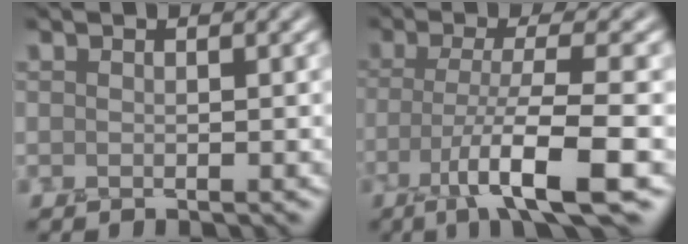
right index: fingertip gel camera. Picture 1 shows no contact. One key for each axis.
{"total": 7.1, "fx": -3.0, "fy": 1.0, "fz": 6.4, "tx": -0.109, "ty": -0.004, "tz": -0.056}